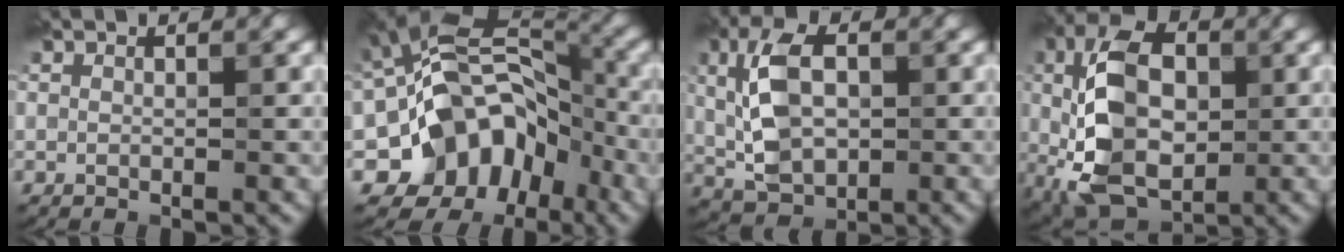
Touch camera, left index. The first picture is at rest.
{"total": 11.4, "force": [-4.3, 8.3, 6.5], "torque": [-0.092, 0.014, -0.088]}
{"total": 6.7, "force": [0.7, 4.0, 5.3], "torque": [-0.110, 0.010, 0.011]}
{"total": 10.4, "force": [-0.2, 6.1, 8.4], "torque": [-0.177, 0.013, -0.016]}